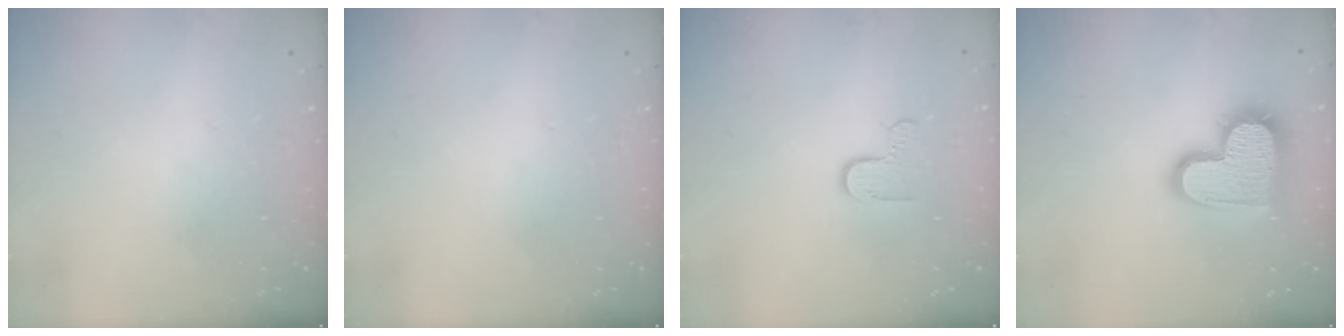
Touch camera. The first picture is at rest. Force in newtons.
{"total": 0.0}
{"total": 4.7, "press": 4.7, "slide": 0.4}
{"total": 18.4, "press": 18.4, "slide": 1.0}